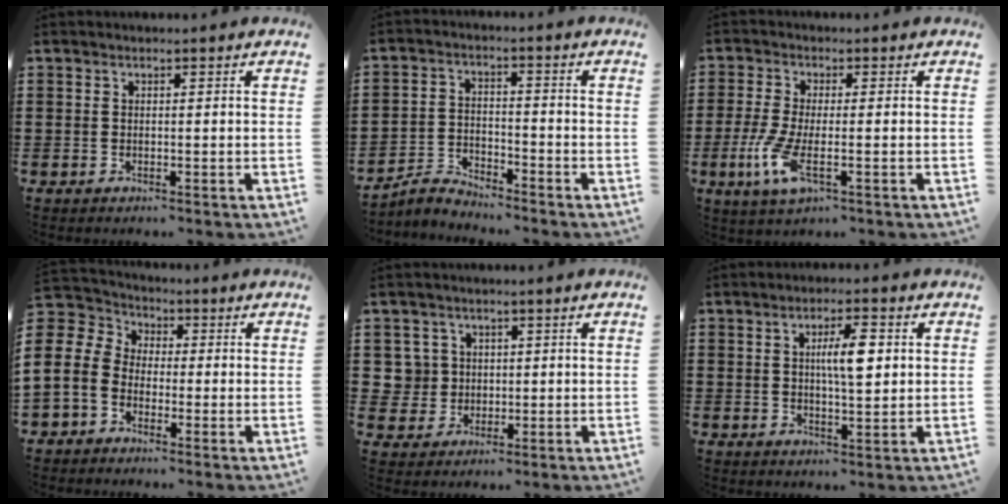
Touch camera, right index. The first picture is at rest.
{"total": 3.3, "force": [-3.2, 0.8, 0.3], "torque": [-0.018, 0.005, -0.070]}
{"total": 6.3, "force": [-2.2, 1.8, 5.6], "torque": [-0.138, -0.020, -0.044]}
{"total": 7.5, "force": [-0.9, 6.5, 3.7], "torque": [-0.131, 0.000, -0.029]}
{"total": 4.1, "force": [0.7, 3.9, 0.6], "torque": [-0.032, 0.013, 0.012]}
{"total": 5.9, "force": [1.2, 1.7, 5.6], "torque": [-0.101, 0.008, 0.014]}